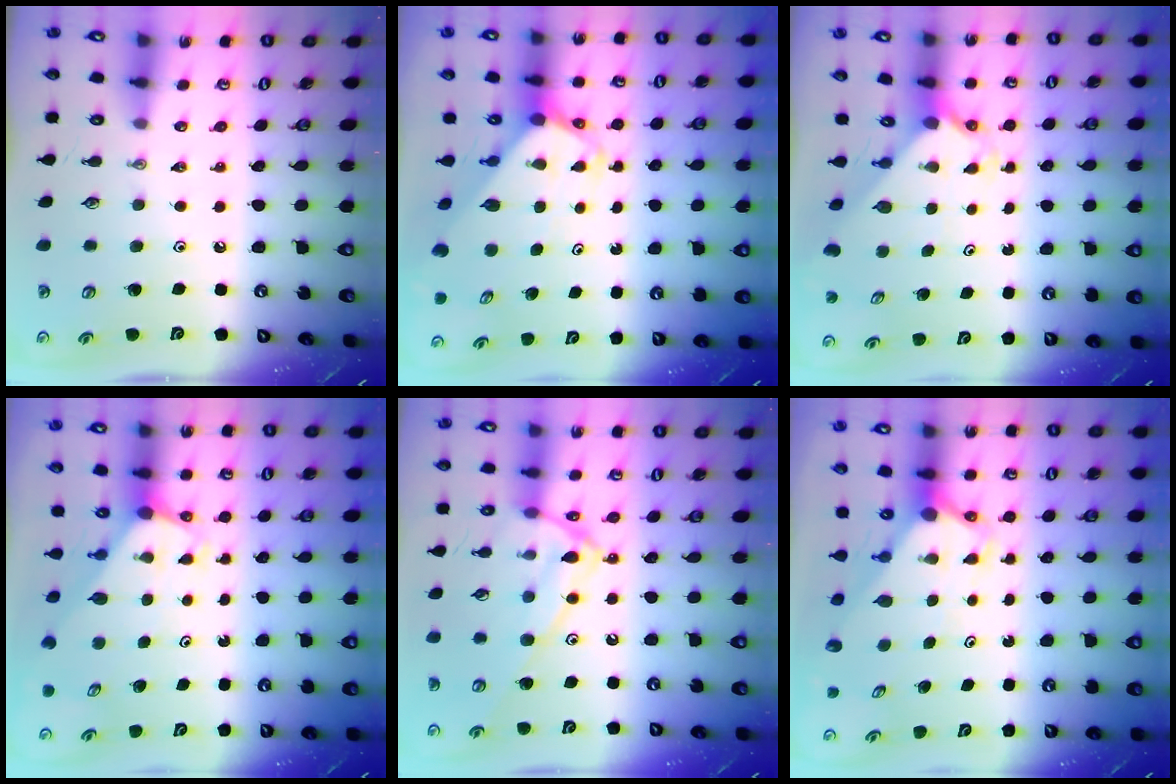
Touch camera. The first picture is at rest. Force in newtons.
{"total": 3.0, "press": 3.0, "slide": 0.1}
{"total": 2.3, "press": 2.3, "slide": 0.2}
{"total": 2.9, "press": 2.9, "slide": 0.0}
{"total": 15.1, "press": 15.0, "slide": 1.1}
{"total": 3.3, "press": 3.3, "slide": 0.2}